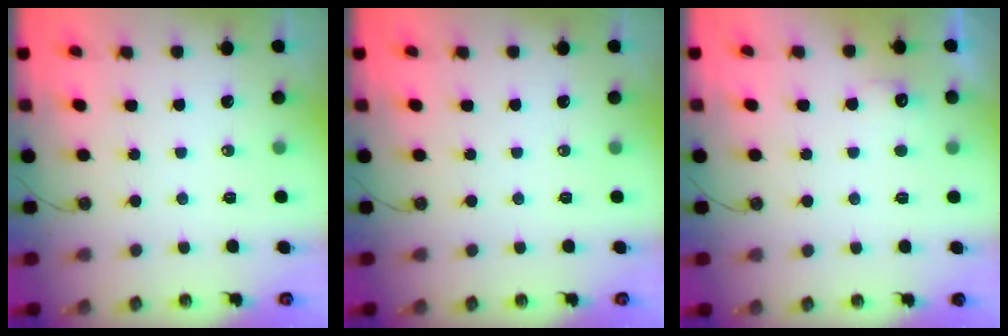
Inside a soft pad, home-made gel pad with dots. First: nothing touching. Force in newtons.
{"total": 0.0}
{"total": 5.2, "press": 5.0, "slide": 1.2}